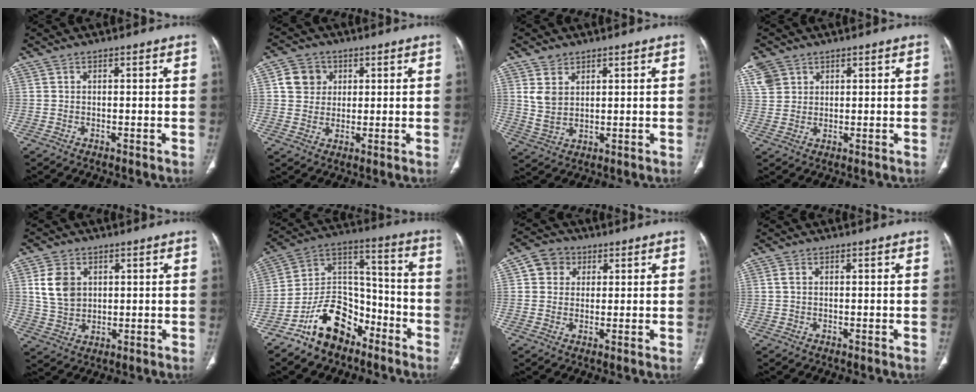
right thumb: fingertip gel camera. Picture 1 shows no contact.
{"total": 6.3, "force": [1.8, 5.6, 2.1], "torque": [-0.011, -0.001, 0.032]}
{"total": 5.2, "force": [2.5, 3.5, 3.0], "torque": [-0.050, -0.017, 0.060]}
{"total": 9.0, "force": [4.7, 6.9, 3.3], "torque": [-0.079, 0.005, 0.103]}
{"total": 8.0, "force": [2.2, 6.1, 4.6], "torque": [-0.070, -0.007, 0.048]}
{"total": 13.9, "force": [-9.0, 8.6, 6.3], "torque": [-0.074, 0.093, -0.167]}
{"total": 5.6, "force": [1.8, 4.9, 1.9], "torque": [-0.010, 0.002, 0.025]}
{"total": 1.1, "force": [0.2, 0.7, 0.8], "torque": [-0.016, 0.003, 0.002]}